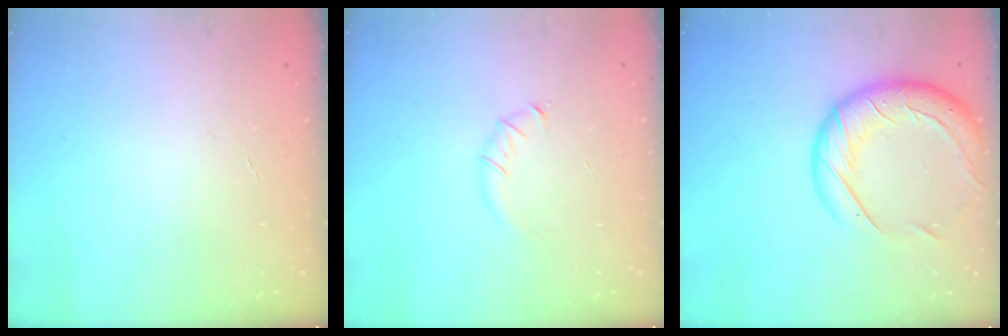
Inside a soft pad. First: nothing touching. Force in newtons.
{"total": 3.2, "press": 3.1, "slide": 0.9}
{"total": 21.1, "press": 20.8, "slide": 3.1}